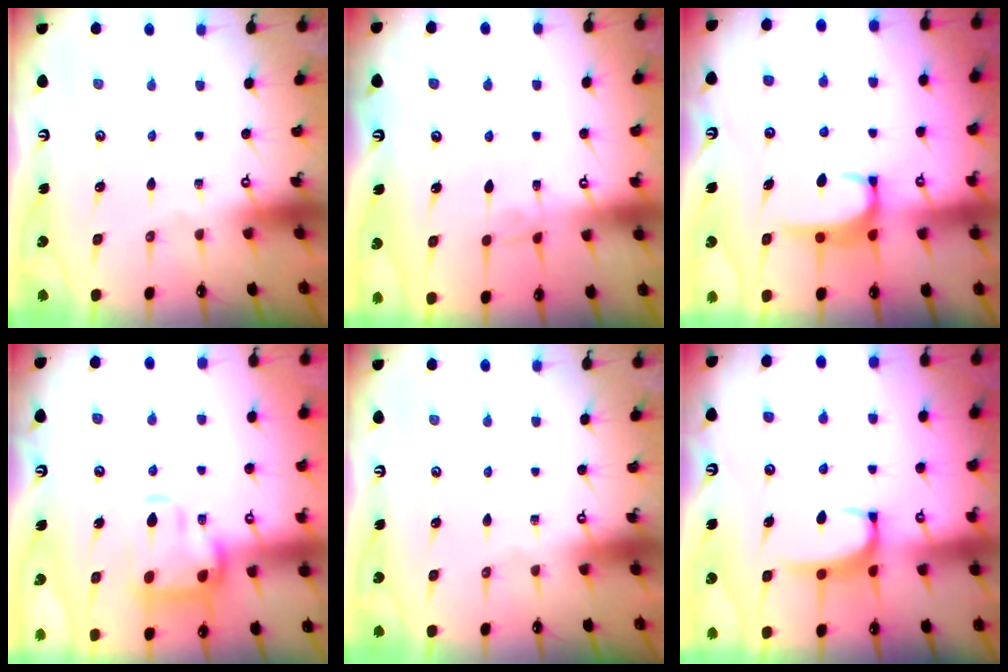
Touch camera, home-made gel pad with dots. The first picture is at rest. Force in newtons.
{"total": 2.1, "press": 2.0, "slide": 0.3}
{"total": 2.8, "press": 2.8, "slide": 0.3}
{"total": 6.1, "press": 5.9, "slide": 1.5}
{"total": 0.0}
{"total": 2.3, "press": 2.2, "slide": 0.6}